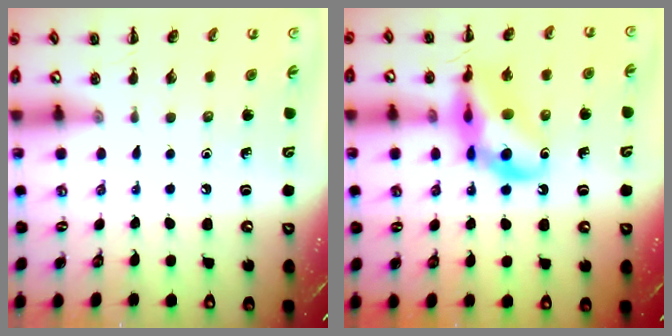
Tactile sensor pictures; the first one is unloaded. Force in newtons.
{"total": 14.1, "press": 13.9, "slide": 2.7}